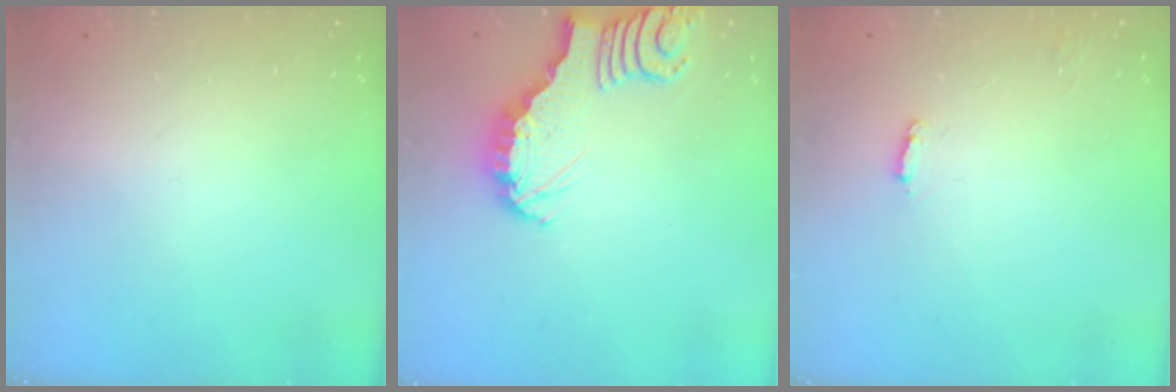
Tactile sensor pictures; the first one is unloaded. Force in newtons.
{"total": 3.3, "press": 3.3, "slide": 0.3}
{"total": 2.2, "press": 2.2, "slide": 0.1}